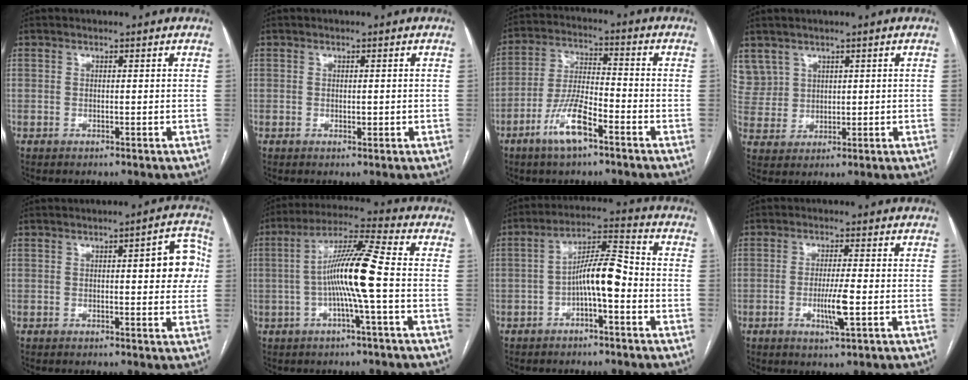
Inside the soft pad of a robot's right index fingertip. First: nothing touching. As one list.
[{"total": 1.0, "force": [-0.1, 0.5, 0.8], "torque": [-0.011, -0.002, 0.001]}, {"total": 9.0, "force": [-5.1, 2.4, 7.0], "torque": [-0.147, 0.002, -0.096]}, {"total": 7.0, "force": [4.1, 5.6, 0.7], "torque": [-0.026, 0.019, 0.100]}, {"total": 7.2, "force": [1.0, 1.9, 6.8], "torque": [-0.075, 0.017, 0.008]}, {"total": 11.0, "force": [-1.3, -0.6, 10.9], "torque": [-0.202, 0.015, -0.031]}, {"total": 8.1, "force": [-2.1, 1.7, 7.6], "torque": [-0.135, 0.028, -0.037]}, {"total": 5.0, "force": [-1.3, 0.1, 4.8], "torque": [-0.094, -0.010, -0.022]}]